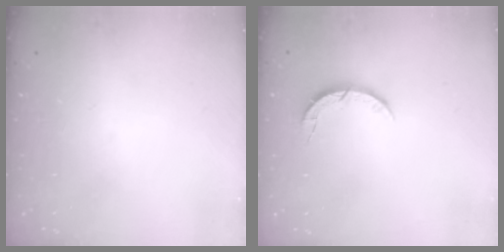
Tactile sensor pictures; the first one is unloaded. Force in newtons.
{"total": 4.4, "press": 4.4, "slide": 0.5}